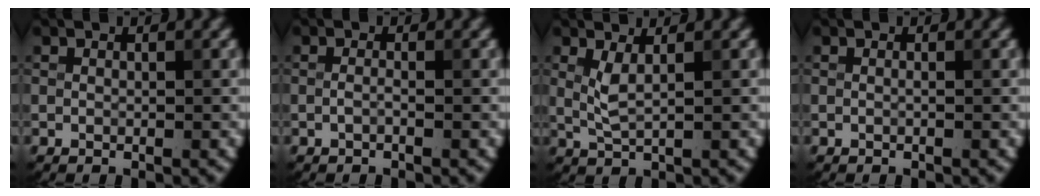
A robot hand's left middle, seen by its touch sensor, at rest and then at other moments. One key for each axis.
{"total": 0.7, "fx": -0.3, "fy": 0.1, "fz": 0.6, "tx": -0.015, "ty": -0.001, "tz": -0.008}
{"total": 2.0, "fx": 0.7, "fy": 0.5, "fz": 1.8, "tx": -0.042, "ty": -0.004, "tz": 0.017}
{"total": 0.0}